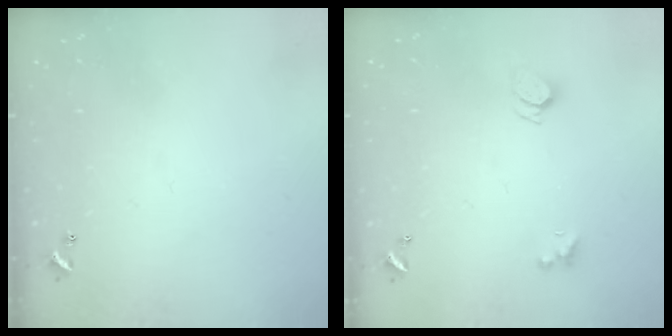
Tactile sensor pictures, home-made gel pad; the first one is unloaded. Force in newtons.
{"total": 2.2, "press": 2.2, "slide": 0.3}